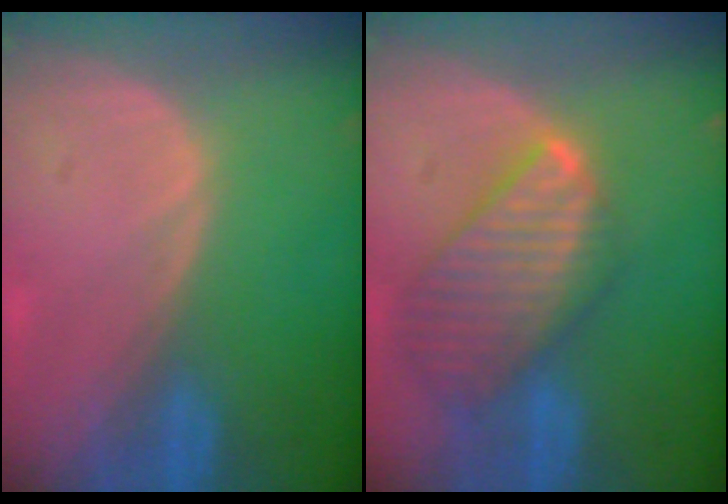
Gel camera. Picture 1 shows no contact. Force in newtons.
{"total": 9.7, "press": 8.4, "slide": 4.9}